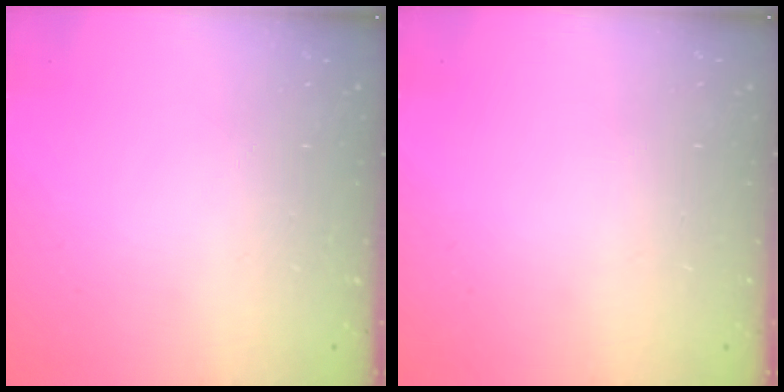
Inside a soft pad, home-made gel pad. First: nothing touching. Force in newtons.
{"total": 0.0}